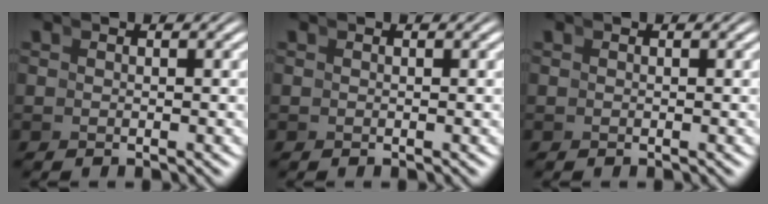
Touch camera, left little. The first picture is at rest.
{"total": 0.0}
{"total": 0.0}